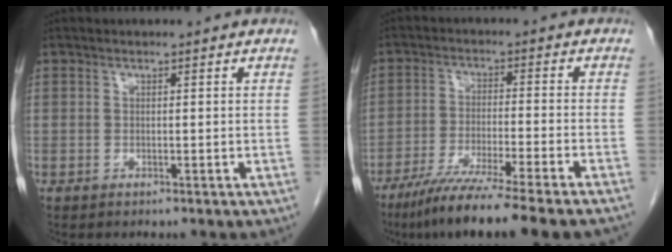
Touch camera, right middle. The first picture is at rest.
{"total": 13.8, "force": [-10.9, -1.3, 8.4], "torque": [-0.136, -0.049, -0.175]}